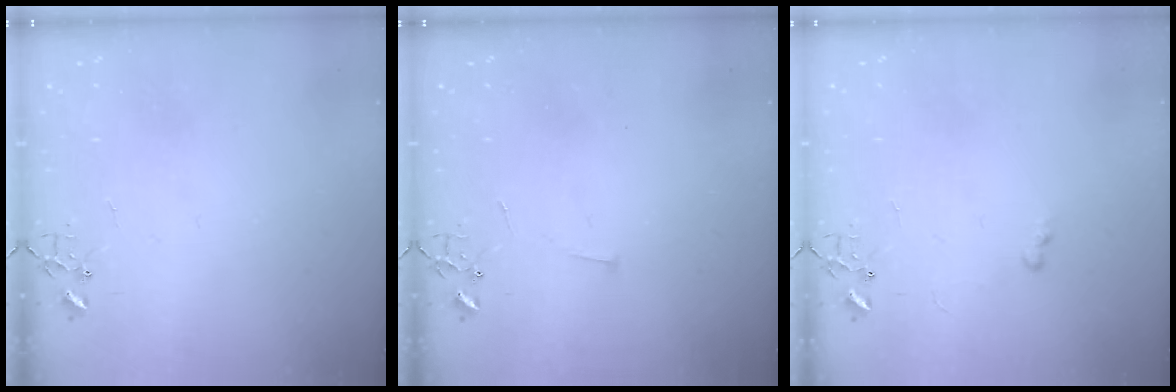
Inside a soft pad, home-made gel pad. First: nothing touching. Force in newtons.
{"total": 3.0, "press": 2.9, "slide": 0.3}
{"total": 4.4, "press": 4.4, "slide": 0.5}